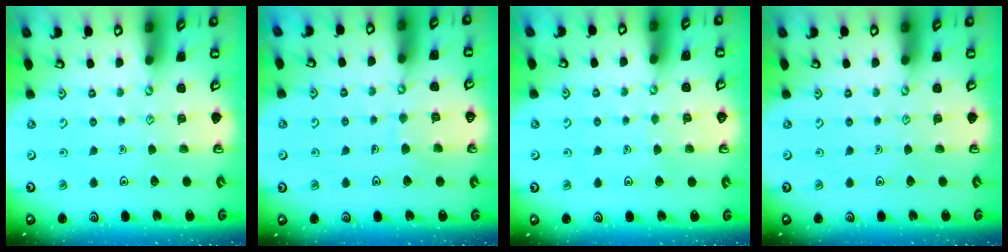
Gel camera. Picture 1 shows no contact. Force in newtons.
{"total": 6.1, "press": 6.1, "slide": 0.5}
{"total": 2.4, "press": 2.4, "slide": 0.2}
{"total": 0.0}